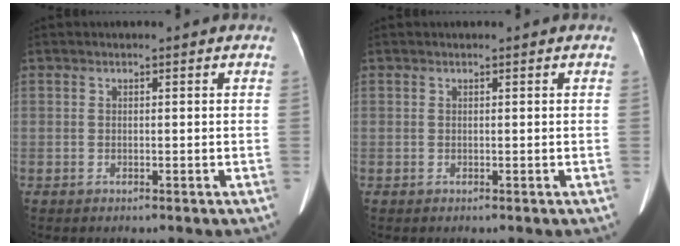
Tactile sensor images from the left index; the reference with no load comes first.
{"total": 0.0}